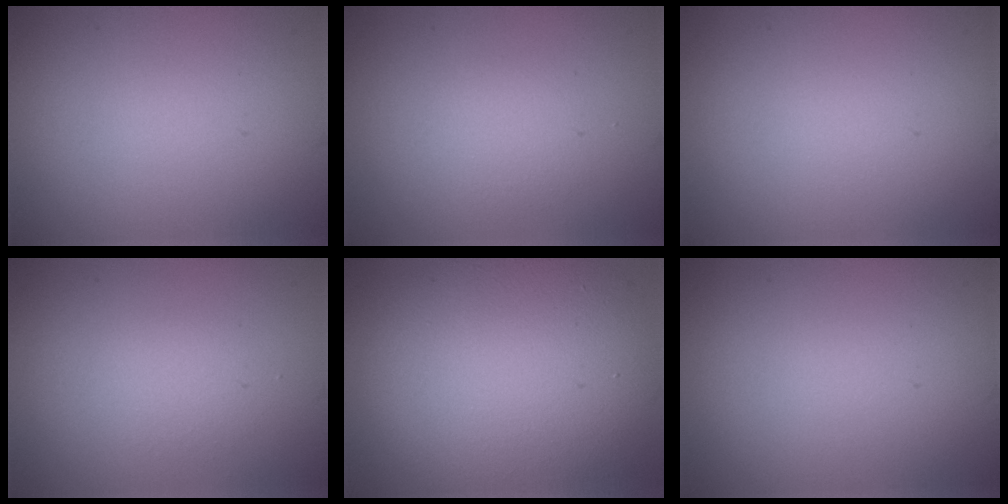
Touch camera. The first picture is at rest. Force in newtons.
{"total": 1.5, "press": 1.5, "slide": 0.0}
{"total": 0.0}
{"total": 1.3, "press": 1.3, "slide": 0.1}
{"total": 11.6, "press": 11.6, "slide": 0.7}
{"total": 0.0}